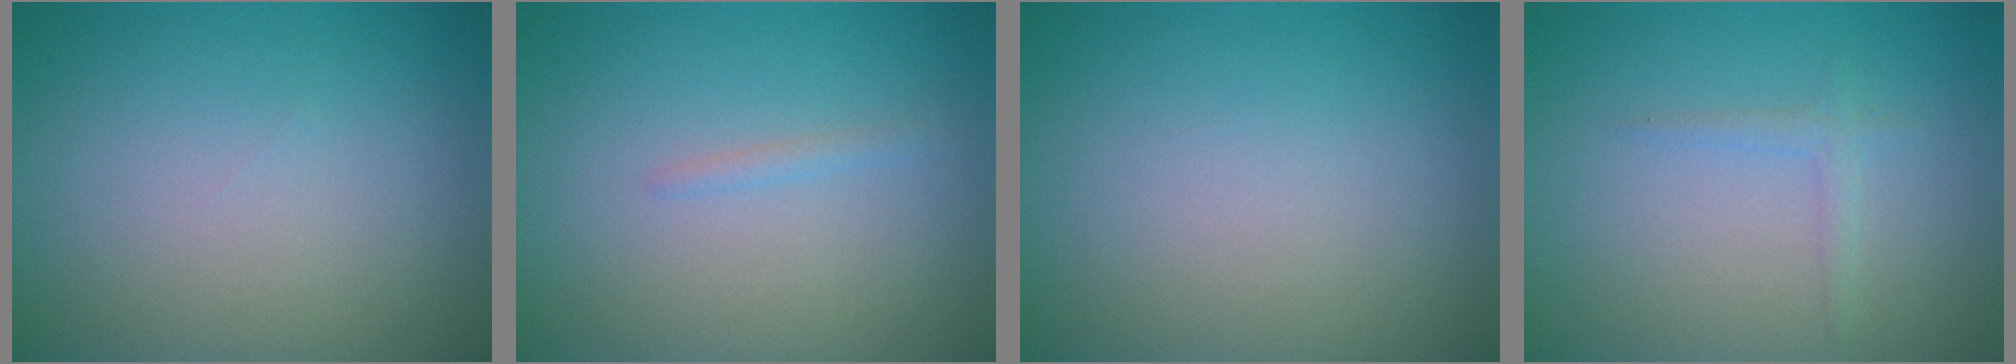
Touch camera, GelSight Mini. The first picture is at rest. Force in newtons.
{"total": 0.7, "press": 0.7, "slide": 0.1}
{"total": 0.0}
{"total": 1.0, "press": 1.0, "slide": 0.1}